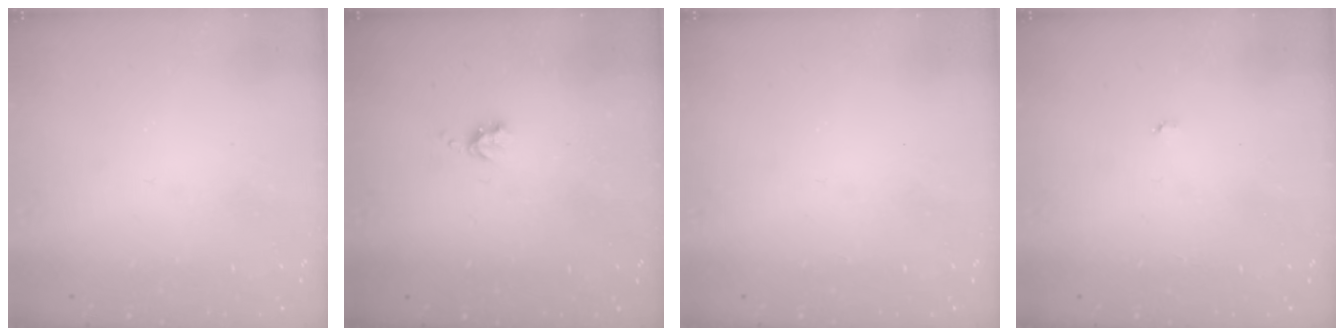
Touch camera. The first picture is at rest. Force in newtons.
{"total": 3.7, "press": 3.6, "slide": 0.5}
{"total": 0.0}
{"total": 2.9, "press": 2.9, "slide": 0.3}